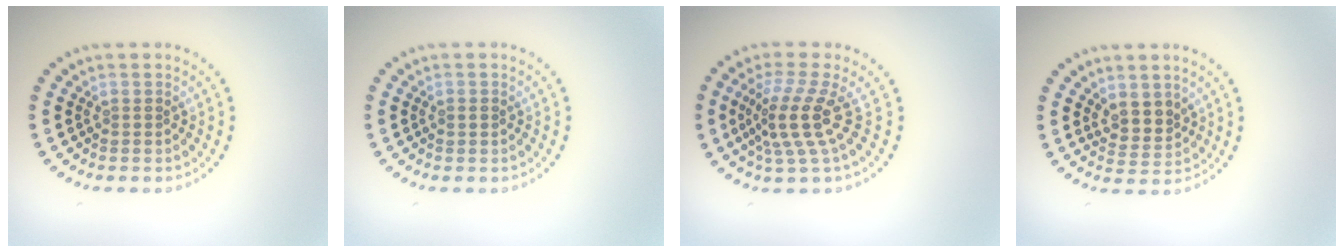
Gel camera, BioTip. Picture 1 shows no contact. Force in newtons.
{"total": 0.8, "press": 0.8, "slide": 0.2}
{"total": 4.1, "press": 2.8, "slide": 3.0}
{"total": 2.5, "press": 2.2, "slide": 1.1}